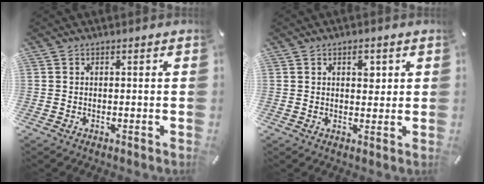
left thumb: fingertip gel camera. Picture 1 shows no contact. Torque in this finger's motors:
{"motor_torque": [0.39, 0.52, 0.28, -0.39, 0.12]}